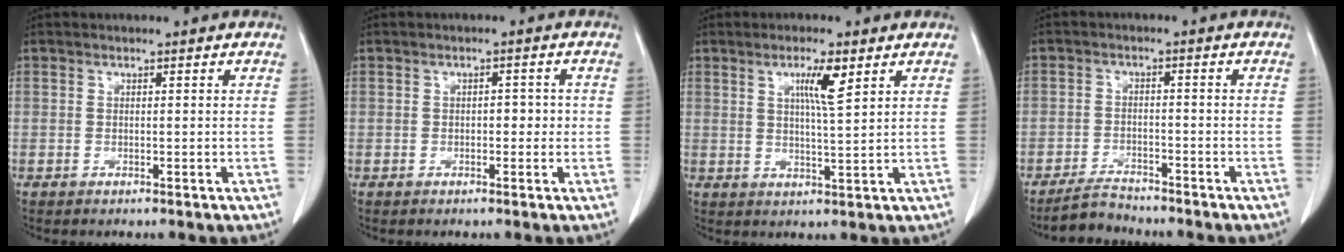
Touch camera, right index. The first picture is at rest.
{"total": 2.2, "force": [-0.2, 1.3, 1.7], "torque": [-0.018, 0.008, -0.004]}
{"total": 5.3, "force": [2.5, 0.1, 4.6], "torque": [-0.079, -0.003, 0.041]}
{"total": 3.8, "force": [-3.7, 0.8, 0.5], "torque": [-0.014, -0.010, -0.066]}